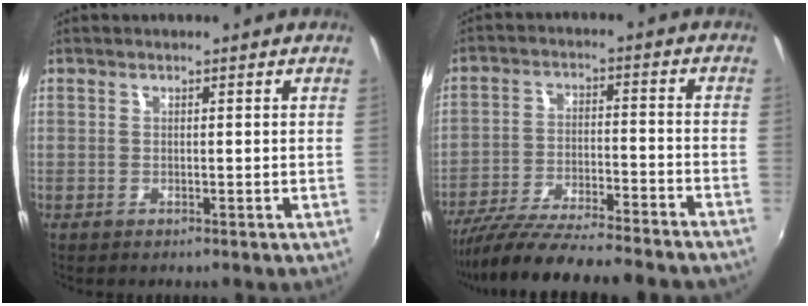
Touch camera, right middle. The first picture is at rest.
{"total": 21.4, "force": [-18.9, 1.8, 9.9], "torque": [-0.187, -0.050, -0.289]}